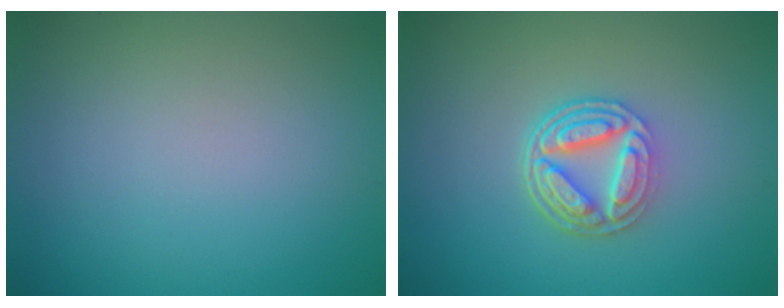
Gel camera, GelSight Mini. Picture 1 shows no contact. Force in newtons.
{"total": 5.1, "press": 3.7, "slide": 3.4}